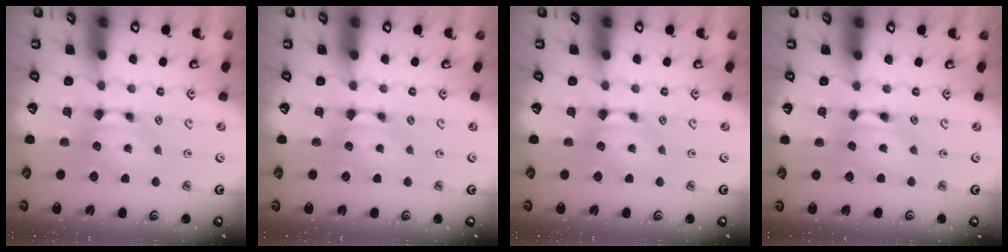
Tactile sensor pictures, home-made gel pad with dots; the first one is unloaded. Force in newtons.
{"total": 0.0}
{"total": 0.0}
{"total": 1.6, "press": 1.6, "slide": 0.1}